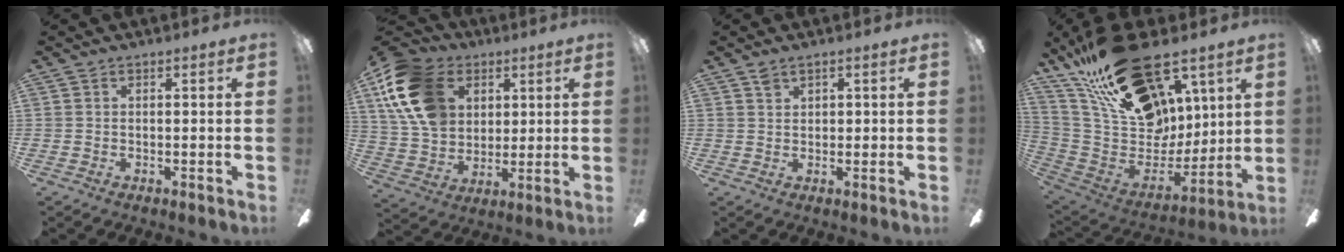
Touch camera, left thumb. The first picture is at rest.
{"total": 18.5, "force": [6.8, 13.6, 10.4], "torque": [-0.224, -0.009, 0.135]}
{"total": 1.9, "force": [1.4, 1.1, 0.7], "torque": [-0.008, -0.002, 0.025]}
{"total": 30.1, "force": [18.0, 15.9, 18.2], "torque": [-0.324, -0.093, 0.334]}